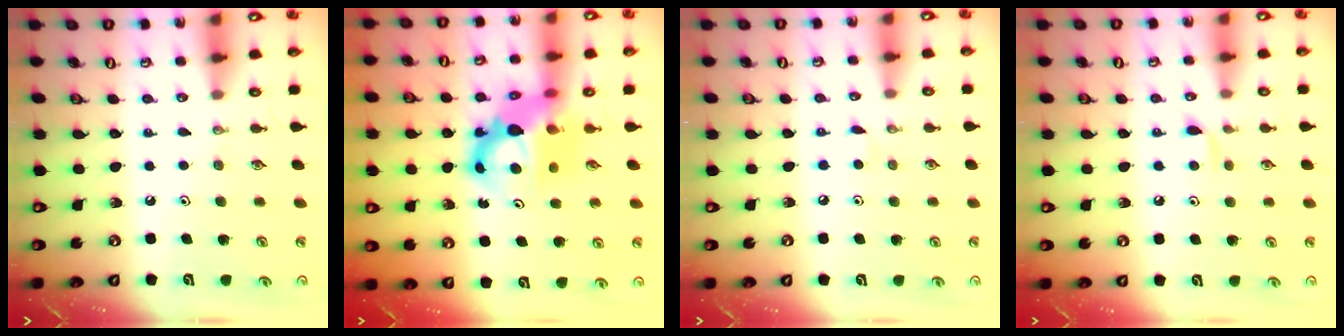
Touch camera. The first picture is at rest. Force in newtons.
{"total": 10.8, "press": 10.7, "slide": 1.0}
{"total": 2.7, "press": 2.7, "slide": 0.4}
{"total": 4.8, "press": 4.7, "slide": 0.6}